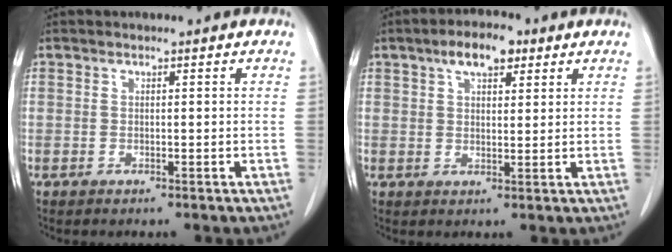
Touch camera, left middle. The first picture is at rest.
{"total": 5.7, "force": [3.3, 2.3, 4.0], "torque": [-0.070, 0.014, 0.052]}